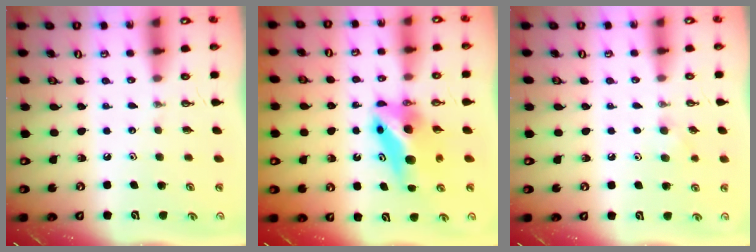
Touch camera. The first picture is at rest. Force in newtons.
{"total": 7.1, "press": 7.0, "slide": 0.8}
{"total": 6.4, "press": 6.2, "slide": 1.7}